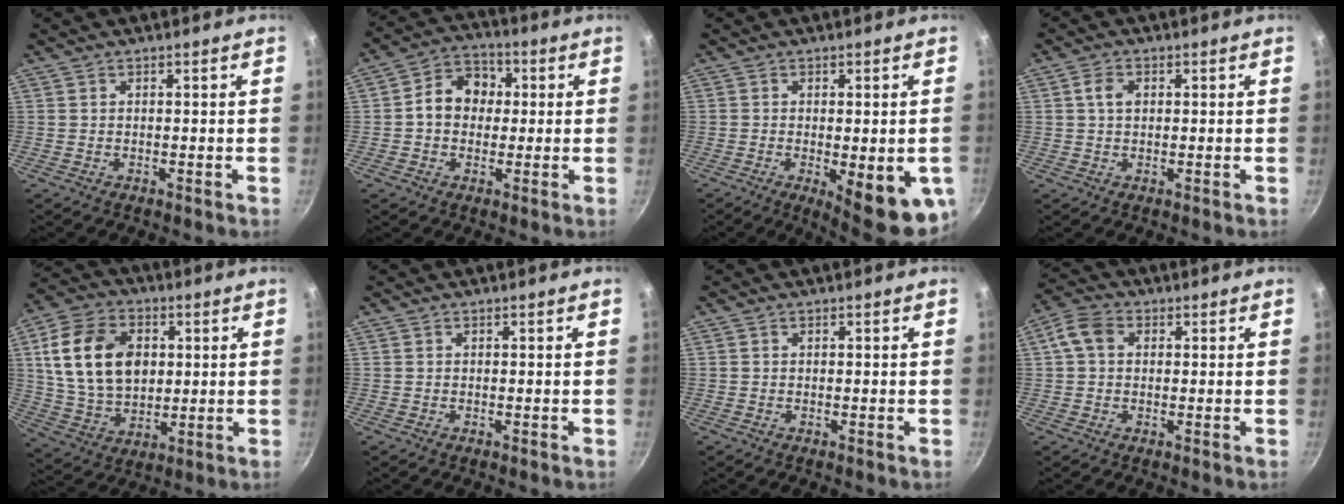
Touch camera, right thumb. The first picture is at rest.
{"total": 9.0, "force": [0.6, 7.4, 5.1], "torque": [-0.045, 0.021, -0.008]}
{"total": 13.0, "force": [-3.5, 3.9, 11.9], "torque": [-0.131, -0.009, -0.035]}
{"total": 3.1, "force": [0.6, 2.2, 2.1], "torque": [-0.037, 0.005, 0.009]}
{"total": 18.0, "force": [3.5, 12.7, 12.3], "torque": [-0.210, -0.001, 0.068]}
{"total": 0.0}
{"total": 0.0}
{"total": 5.5, "force": [1.1, 4.2, 3.4], "torque": [-0.058, 0.012, 0.007]}